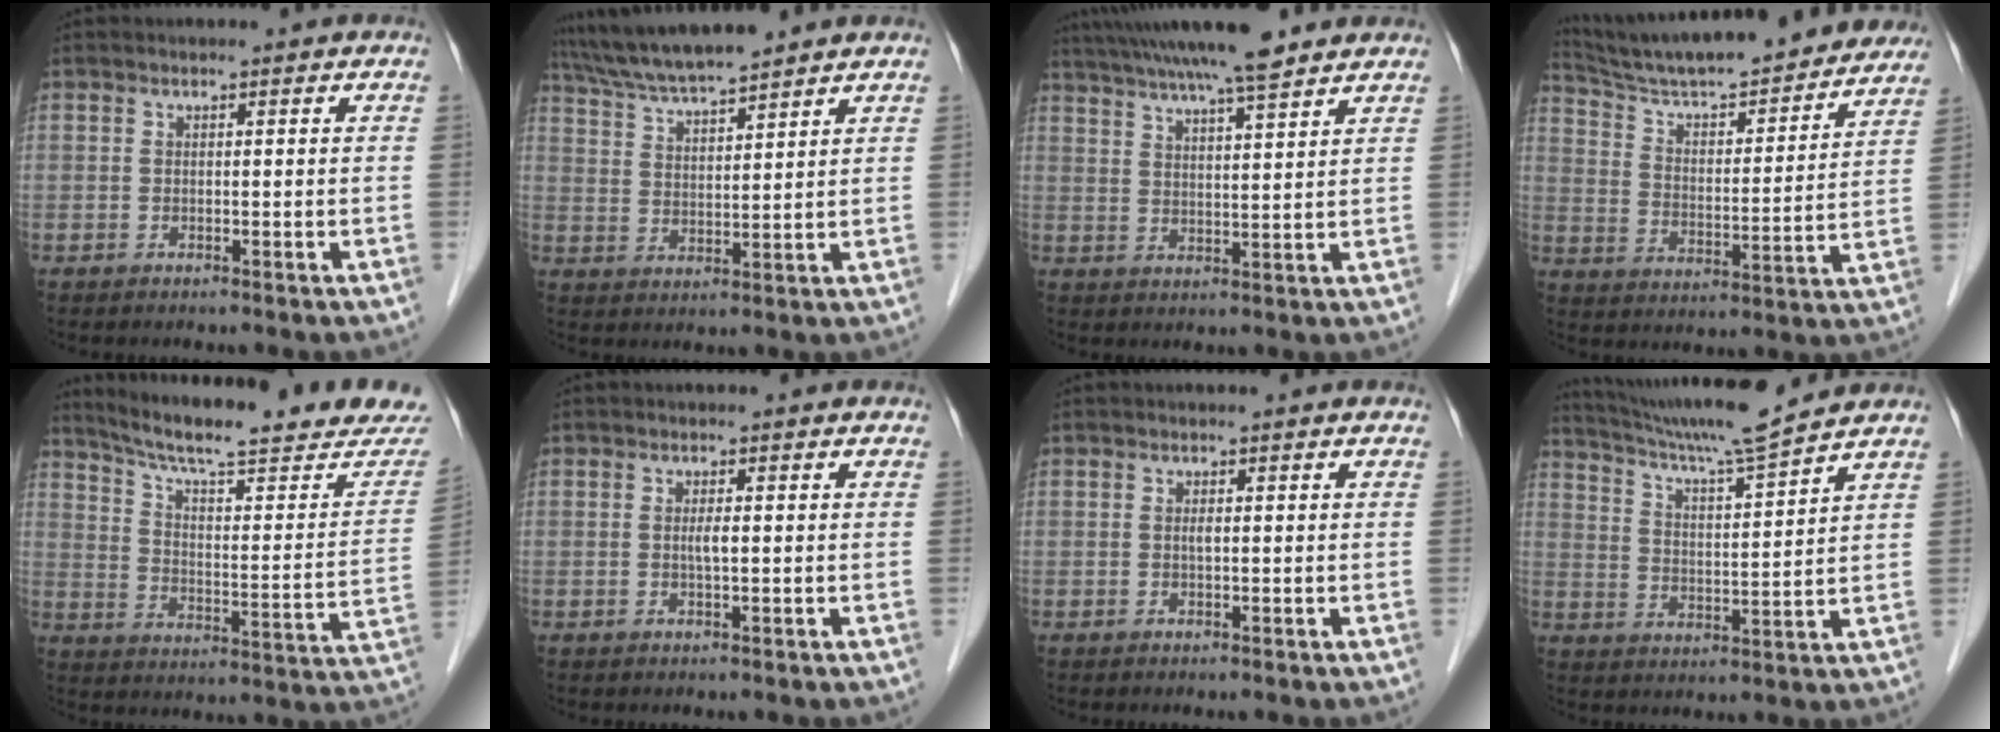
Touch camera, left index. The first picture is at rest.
{"total": 10.3, "force": [9.3, 0.2, 4.5], "torque": [-0.086, 0.024, 0.168]}
{"total": 14.4, "force": [12.3, 0.6, 7.4], "torque": [-0.132, 0.029, 0.189]}
{"total": 25.0, "force": [22.8, 3.1, 9.8], "torque": [-0.157, -0.017, 0.321]}
{"total": 24.5, "force": [21.5, 3.0, 11.4], "torque": [-0.170, -0.043, 0.287]}
{"total": 1.5, "force": [-0.1, 0.1, 1.5], "torque": [-0.030, -0.003, -0.002]}
{"total": 0.8, "force": [0.0, 0.2, 0.7], "torque": [-0.015, -0.003, -0.001]}
{"total": 12.8, "force": [11.6, -1.5, 5.2], "torque": [-0.098, 0.000, 0.192]}